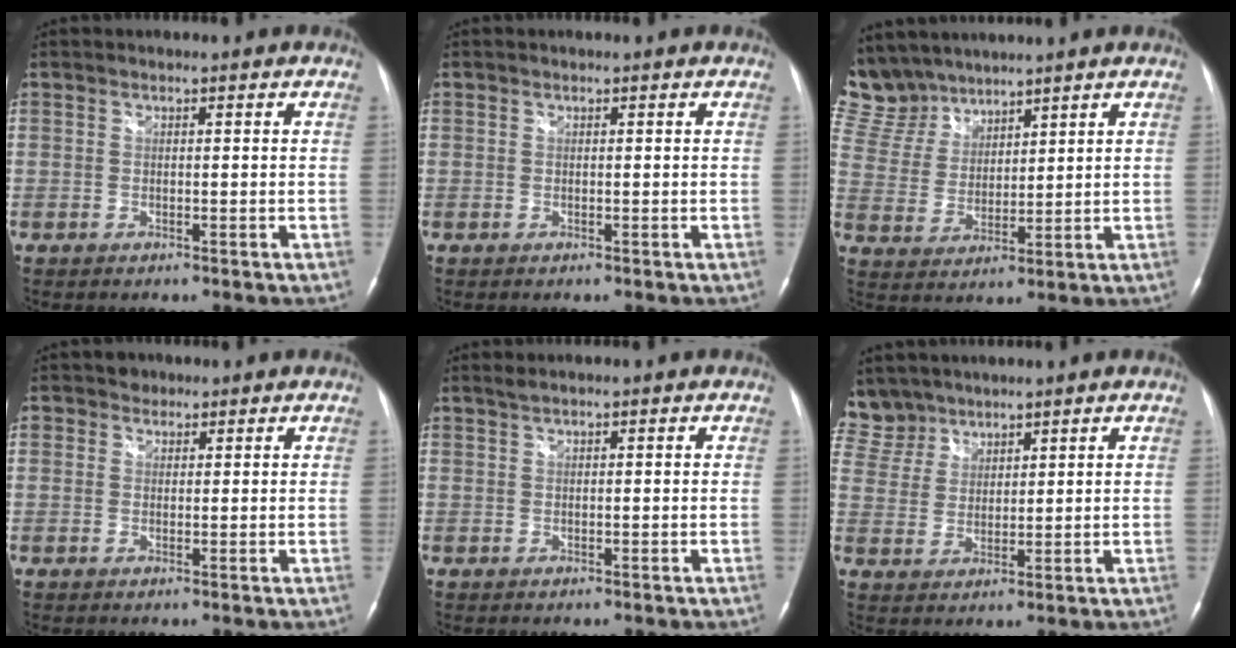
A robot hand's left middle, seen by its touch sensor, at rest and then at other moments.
{"total": 0.0}
{"total": 11.6, "force": [10.3, 5.1, 1.3], "torque": [-0.050, 0.020, 0.224]}
{"total": 1.7, "force": [1.1, 1.3, 0.0], "torque": [0.002, 0.002, 0.012]}
{"total": 0.7, "force": [0.6, -0.1, 0.4], "torque": [-0.015, 0.009, 0.017]}
{"total": 7.7, "force": [6.5, 4.1, 0.0], "torque": [-0.001, 0.010, 0.136]}